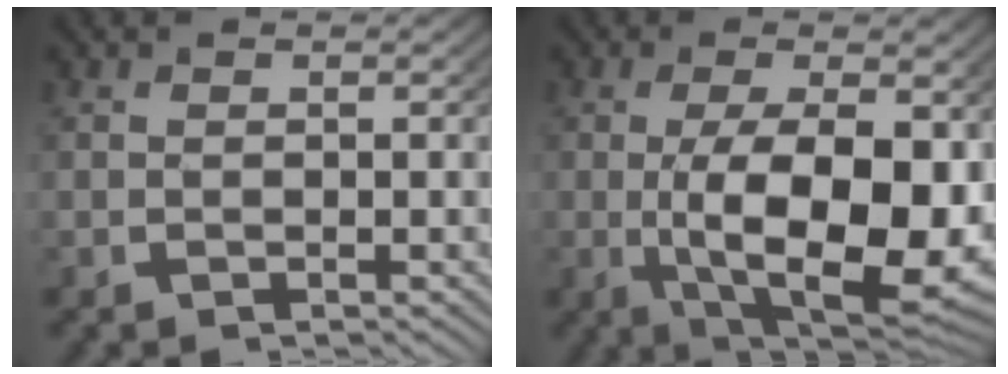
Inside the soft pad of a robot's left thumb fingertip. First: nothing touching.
{"total": 13.6, "force": [-1.6, 7.4, 11.3], "torque": [-0.219, -0.052, 0.006]}